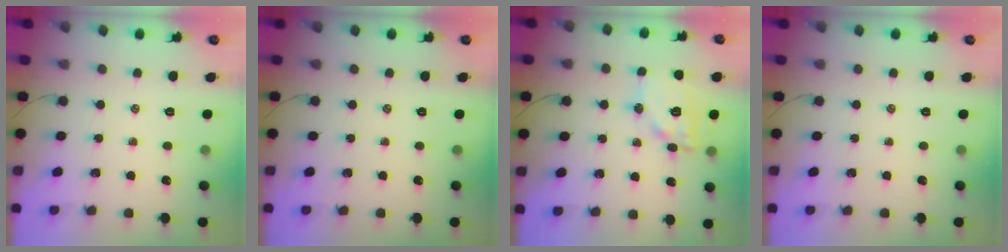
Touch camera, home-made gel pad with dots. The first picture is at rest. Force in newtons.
{"total": 0.0}
{"total": 13.6, "press": 13.5, "slide": 1.4}
{"total": 0.0}